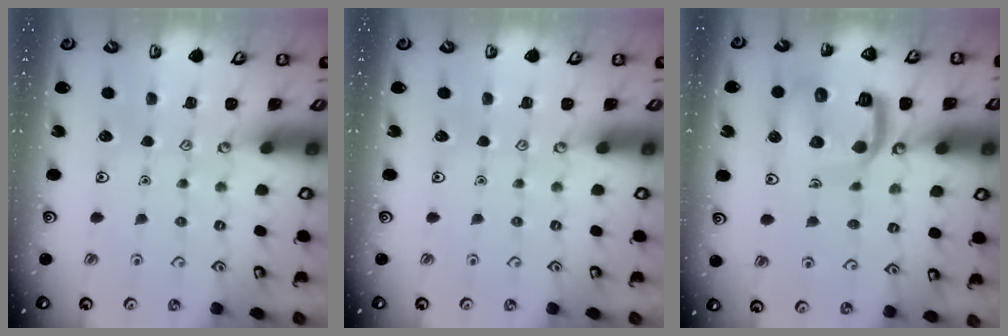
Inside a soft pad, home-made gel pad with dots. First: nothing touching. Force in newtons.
{"total": 0.0}
{"total": 13.5, "press": 13.4, "slide": 1.6}